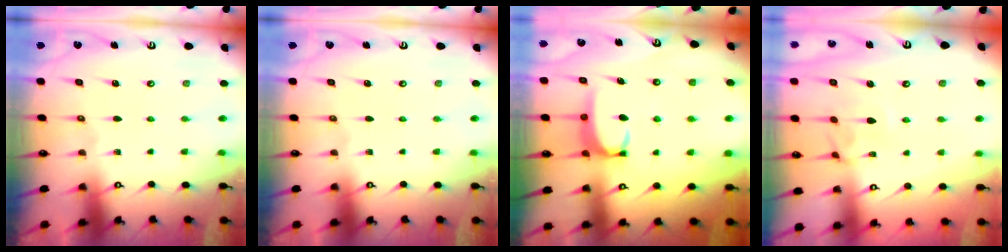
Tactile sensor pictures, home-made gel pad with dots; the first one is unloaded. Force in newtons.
{"total": 0.0}
{"total": 3.4, "press": 3.4, "slide": 0.4}
{"total": 2.7, "press": 2.6, "slide": 0.7}